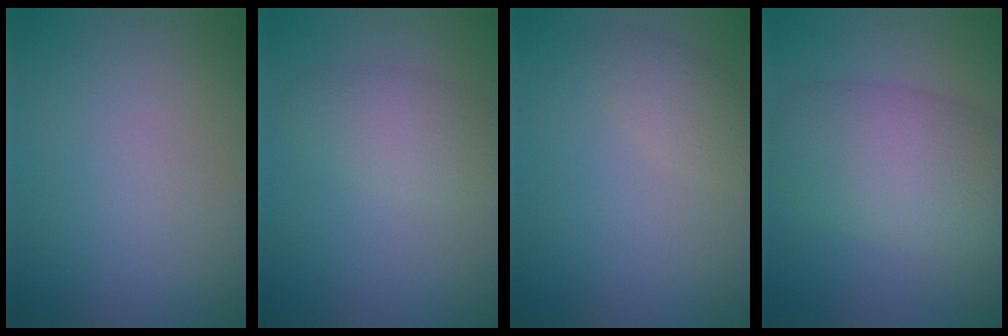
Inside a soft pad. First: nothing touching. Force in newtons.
{"total": 3.2, "press": 3.2, "slide": 0.1}
{"total": 2.0, "press": 2.0, "slide": 0.0}
{"total": 7.6, "press": 7.6, "slide": 0.4}